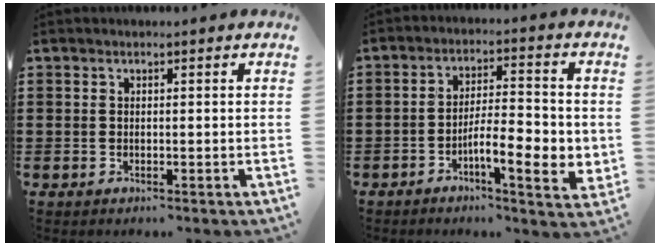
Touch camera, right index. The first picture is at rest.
{"total": 7.6, "force": [-2.5, 2.1, 6.9], "torque": [-0.107, -0.004, -0.044]}